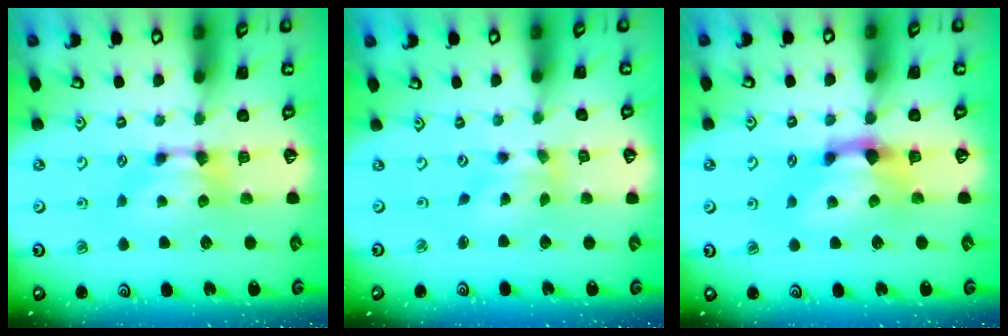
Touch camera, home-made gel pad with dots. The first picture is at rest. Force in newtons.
{"total": 1.4, "press": 0.3, "slide": 1.4}
{"total": 2.4, "press": 1.6, "slide": 1.7}